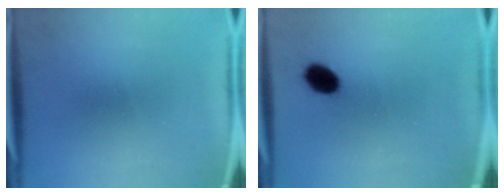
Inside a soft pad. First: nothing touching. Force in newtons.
{"total": 5.7}